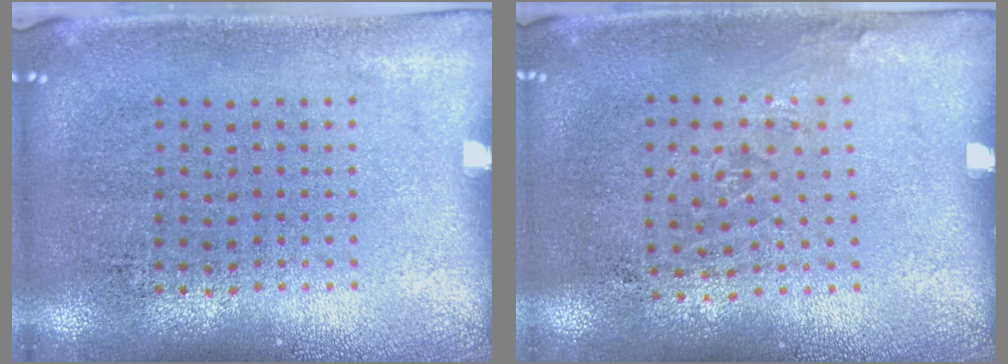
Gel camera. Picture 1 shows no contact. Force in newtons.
{"total": 0.9, "press": 0.7, "slide": 0.6}